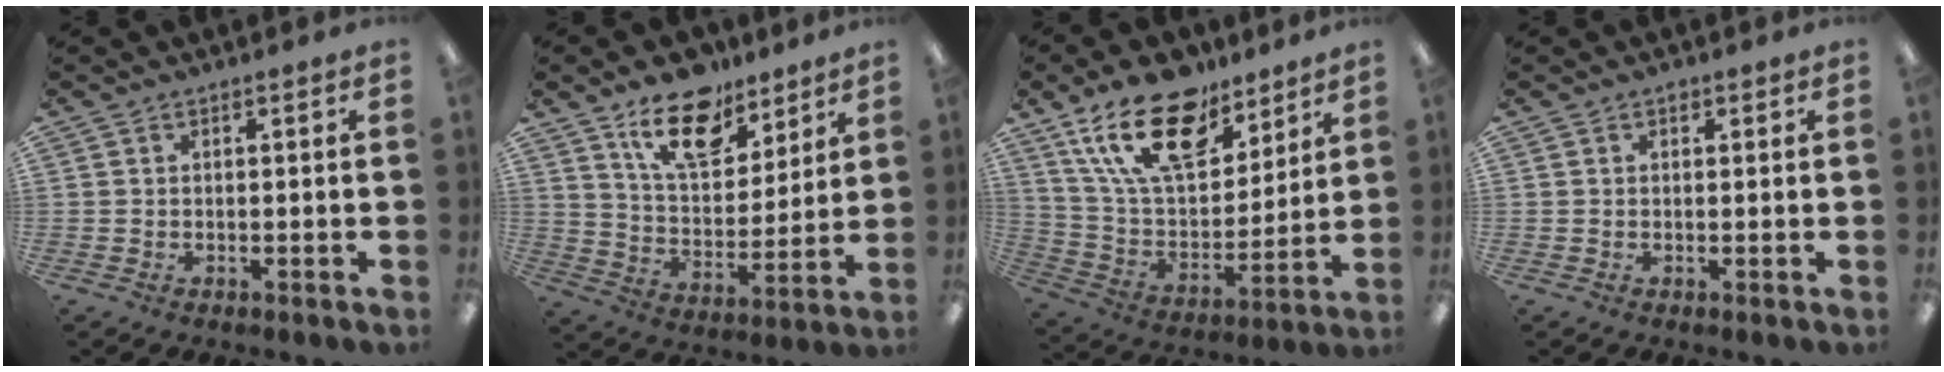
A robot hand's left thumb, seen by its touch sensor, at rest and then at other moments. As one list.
[{"total": 16.3, "force": [11.3, 8.1, 8.4], "torque": [-0.132, -0.059, 0.201]}, {"total": 21.5, "force": [13.6, 10.8, 12.6], "torque": [-0.227, -0.063, 0.245]}, {"total": 1.1, "force": [0.6, 0.8, 0.6], "torque": [-0.004, -0.001, 0.009]}]